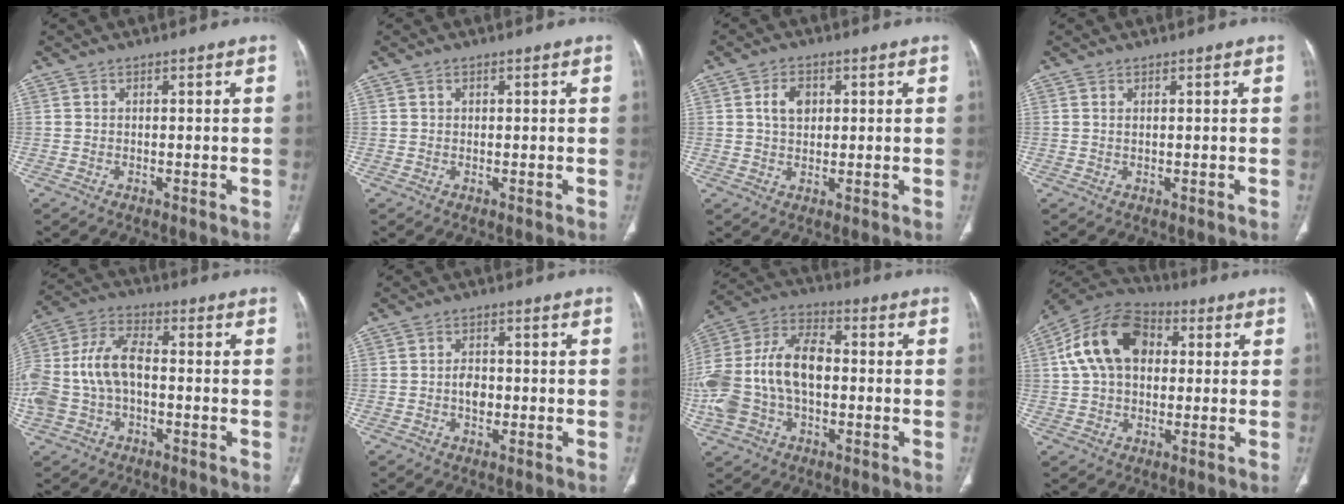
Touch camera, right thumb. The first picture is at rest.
{"total": 0.7, "force": [0.3, 0.6, 0.3], "torque": [-0.002, 0.001, 0.005]}
{"total": 4.7, "force": [1.2, 3.3, 3.1], "torque": [-0.046, 0.000, 0.022]}
{"total": 0.5, "force": [0.2, 0.2, 0.4], "torque": [-0.011, 0.001, 0.005]}
{"total": 14.2, "force": [-1.4, 8.8, 11.1], "torque": [-0.245, 0.040, -0.027]}
{"total": 3.1, "force": [-0.5, 2.2, 2.2], "torque": [-0.026, 0.007, -0.013]}
{"total": 19.9, "force": [-1.4, 12.5, 15.4], "torque": [-0.333, 0.033, -0.028]}
{"total": 15.9, "force": [3.1, 10.9, 11.1], "torque": [-0.187, 0.026, 0.045]}